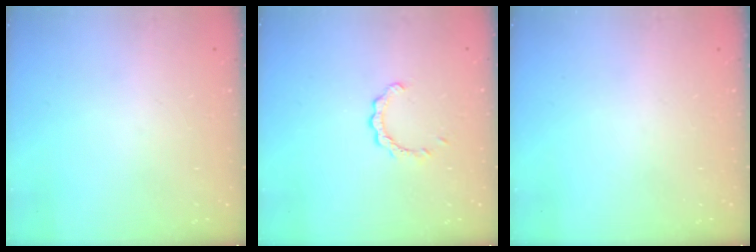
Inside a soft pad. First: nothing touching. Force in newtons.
{"total": 2.9, "press": 2.8, "slide": 0.4}
{"total": 0.0}